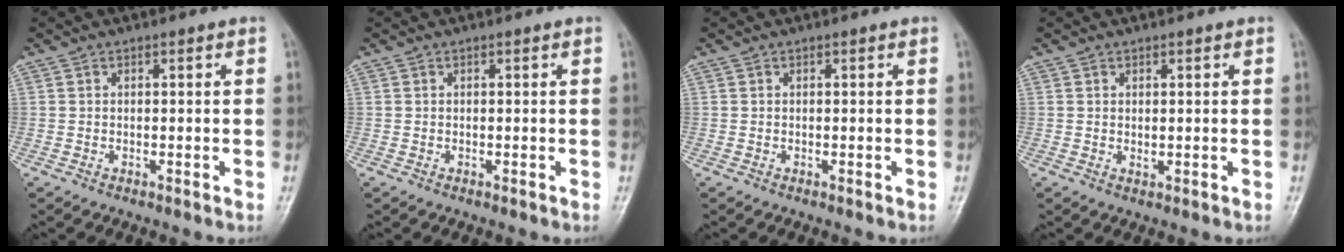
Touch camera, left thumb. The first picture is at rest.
{"total": 0.0}
{"total": 0.0}
{"total": 1.1, "force": [0.3, 0.6, 0.9], "torque": [-0.013, -0.005, 0.009]}